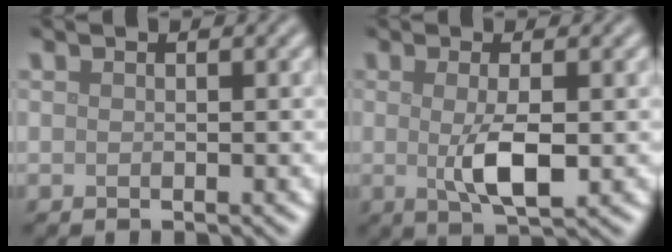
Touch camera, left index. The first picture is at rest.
{"total": 3.7, "force": [-0.1, 1.0, 3.6], "torque": [-0.070, -0.004, 0.000]}